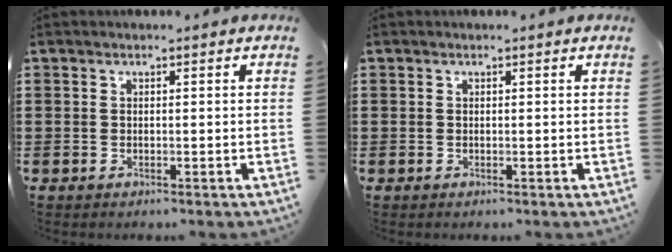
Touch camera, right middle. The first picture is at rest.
{"total": 0.0}